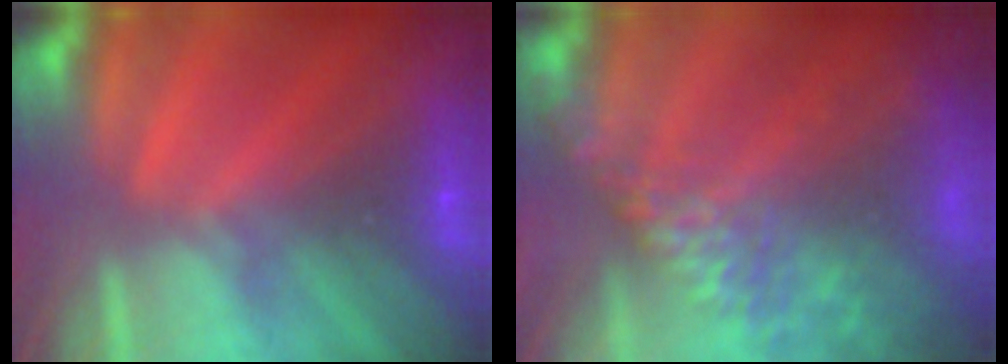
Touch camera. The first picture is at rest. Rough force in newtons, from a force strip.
{"total": 6.4}